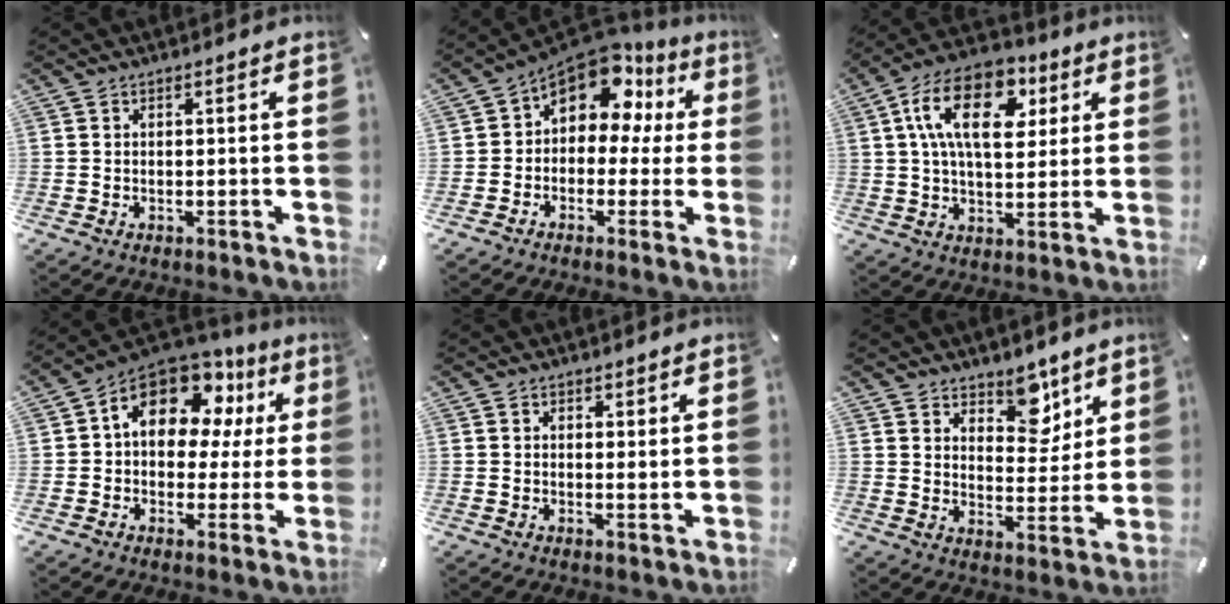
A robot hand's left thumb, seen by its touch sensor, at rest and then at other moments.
{"total": 12.3, "force": [6.5, 7.7, 7.0], "torque": [-0.130, -0.045, 0.113]}
{"total": 17.1, "force": [5.7, 10.4, 12.3], "torque": [-0.226, -0.005, 0.096]}
{"total": 14.6, "force": [6.4, 9.6, 8.9], "torque": [-0.142, -0.032, 0.115]}
{"total": 1.7, "force": [1.3, 0.9, 0.6], "torque": [-0.006, -0.003, 0.023]}
{"total": 9.7, "force": [7.1, 5.7, 3.4], "torque": [-0.025, -0.053, 0.124]}